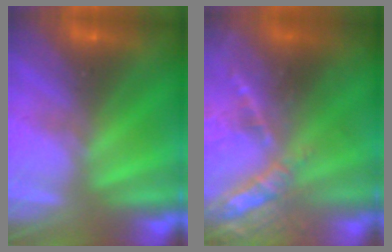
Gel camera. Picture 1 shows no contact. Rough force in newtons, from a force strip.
{"total": 9.3}